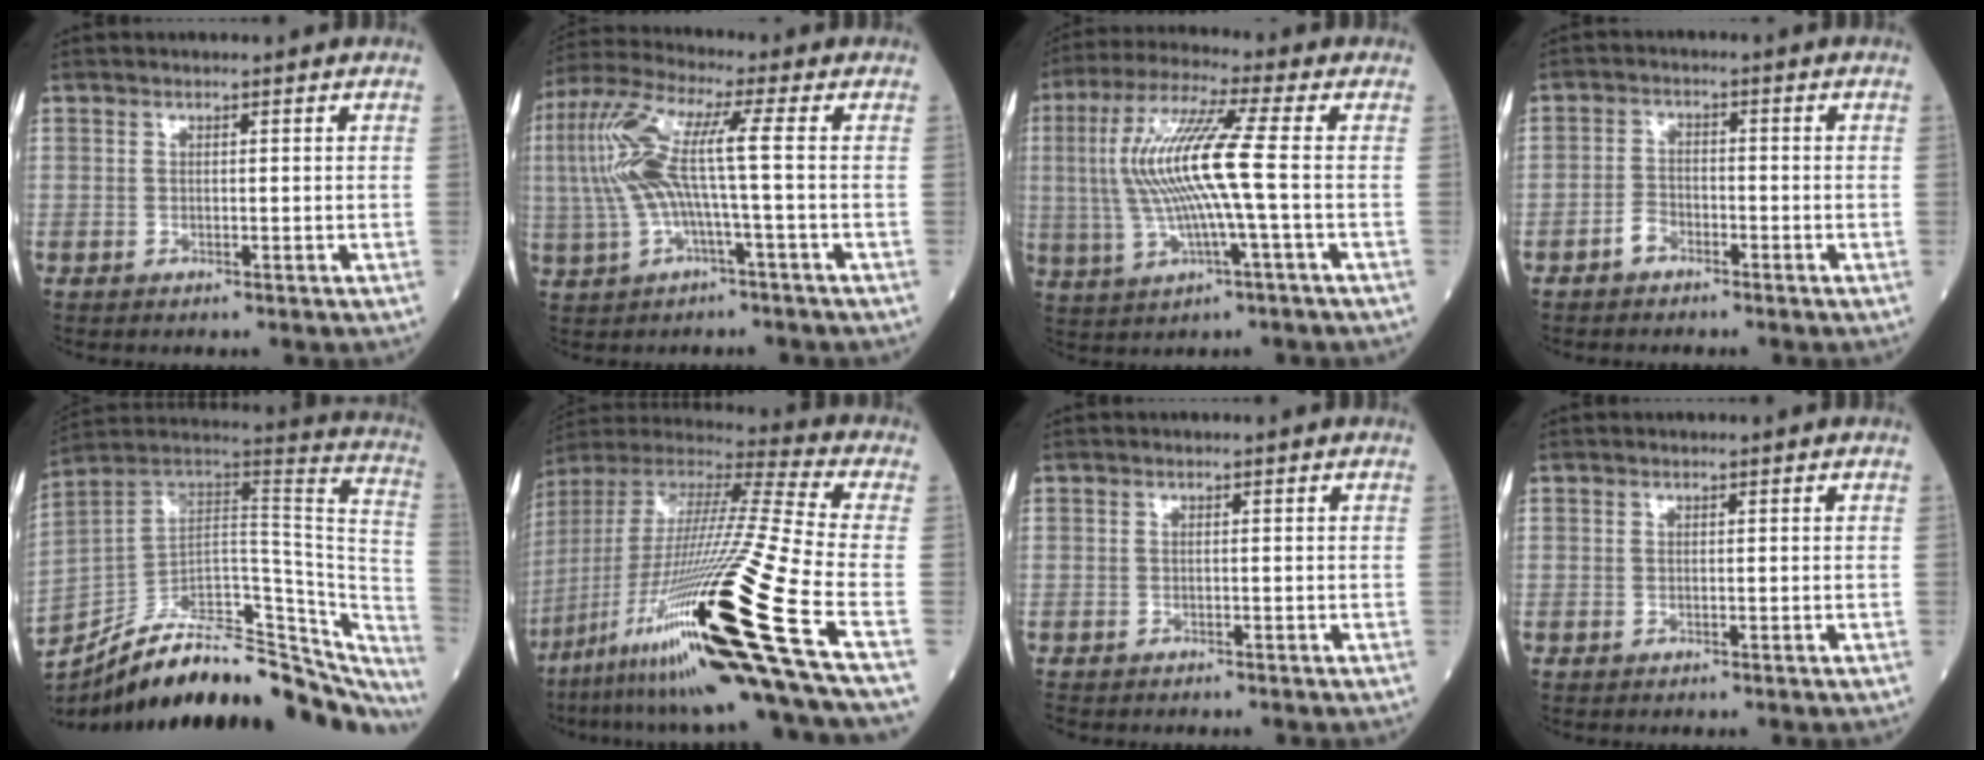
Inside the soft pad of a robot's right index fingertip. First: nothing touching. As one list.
[{"total": 10.8, "force": [-0.1, 0.7, 10.8], "torque": [-0.243, 0.030, -0.008]}, {"total": 12.6, "force": [0.1, 0.1, 12.6], "torque": [-0.266, 0.013, -0.001]}, {"total": 2.6, "force": [-1.9, 1.5, 0.9], "torque": [-0.016, 0.006, -0.036]}, {"total": 33.4, "force": [-27.3, 9.7, 16.6], "torque": [-0.201, 0.015, -0.381]}, {"total": 29.8, "force": [-13.8, -1.1, 26.3], "torque": [-0.480, -0.048, -0.253]}, {"total": 1.7, "force": [-1.6, 0.6, 0.4], "torque": [-0.009, -0.003, -0.023]}, {"total": 0.0}]